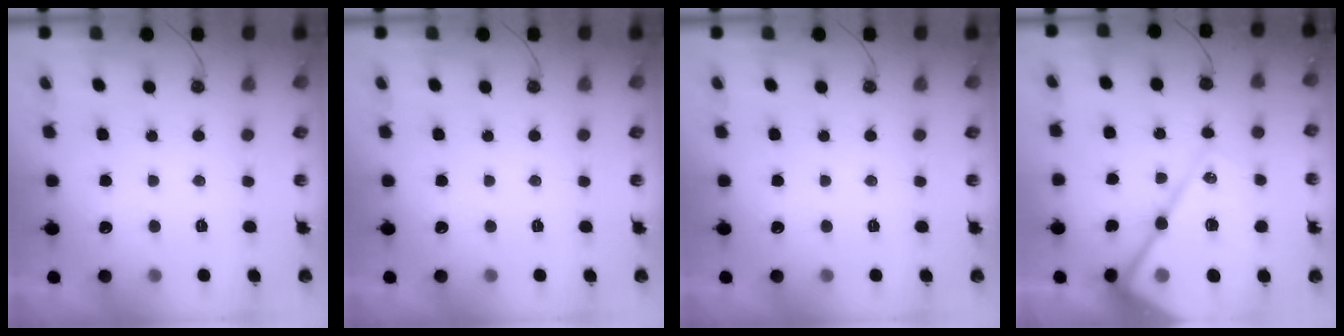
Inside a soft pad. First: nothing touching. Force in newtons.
{"total": 0.0}
{"total": 0.0}
{"total": 24.6, "press": 24.4, "slide": 3.0}